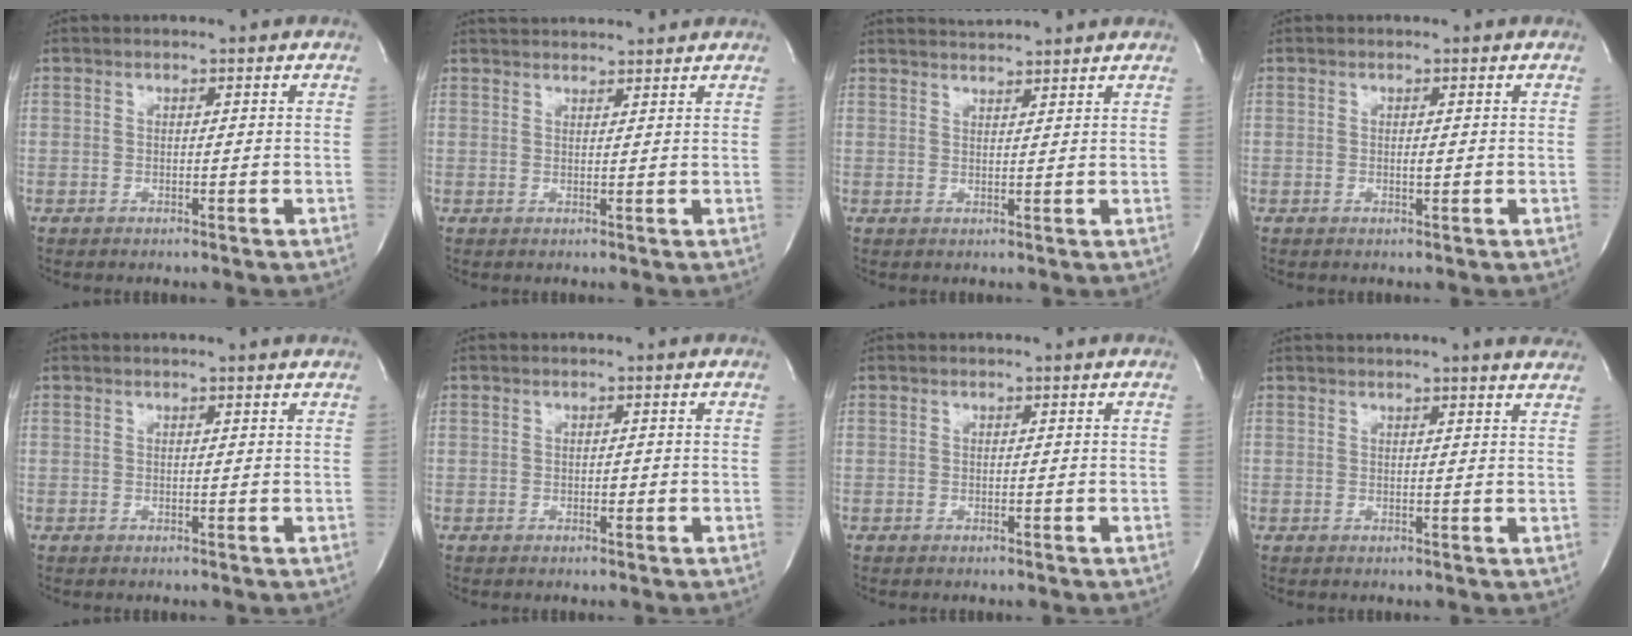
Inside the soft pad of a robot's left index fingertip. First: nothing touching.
{"total": 7.2, "force": [7.0, 0.8, 1.8], "torque": [-0.031, 0.033, 0.095]}
{"total": 5.4, "force": [5.2, -0.5, 1.3], "torque": [-0.025, 0.026, 0.077]}
{"total": 0.7, "force": [0.0, 0.2, 0.6], "torque": [-0.012, -0.001, -0.001]}
{"total": 2.0, "force": [1.9, -0.4, 0.5], "torque": [-0.015, 0.003, 0.019]}
{"total": 0.6, "force": [-0.2, 0.4, 0.5], "torque": [-0.006, 0.001, -0.004]}
{"total": 0.0}
{"total": 7.8, "force": [7.2, -0.2, 3.1], "torque": [-0.043, 0.008, 0.068]}